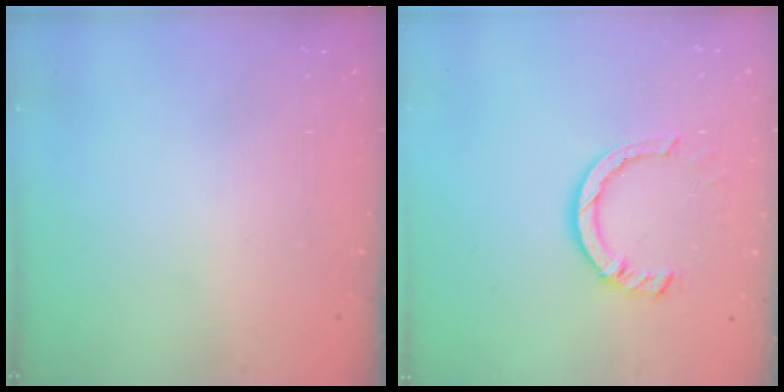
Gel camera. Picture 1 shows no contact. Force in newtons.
{"total": 8.0, "press": 7.9, "slide": 0.9}